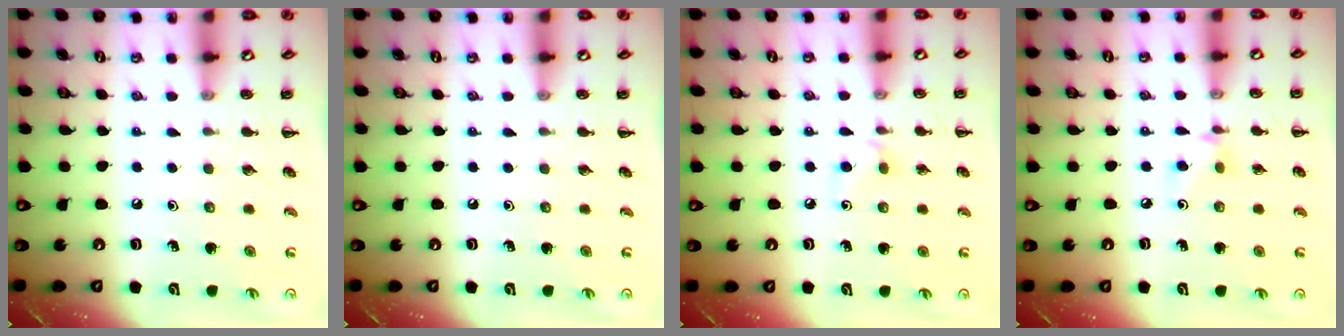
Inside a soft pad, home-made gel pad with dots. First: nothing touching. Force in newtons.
{"total": 0.0}
{"total": 5.0, "press": 4.6, "slide": 1.9}
{"total": 3.9, "press": 3.8, "slide": 0.8}